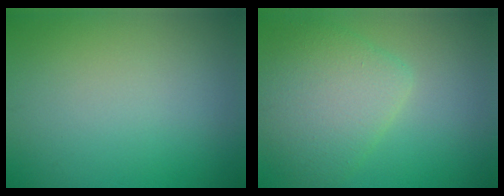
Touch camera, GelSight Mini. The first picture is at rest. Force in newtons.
{"total": 5.6, "press": 5.6, "slide": 0.3}